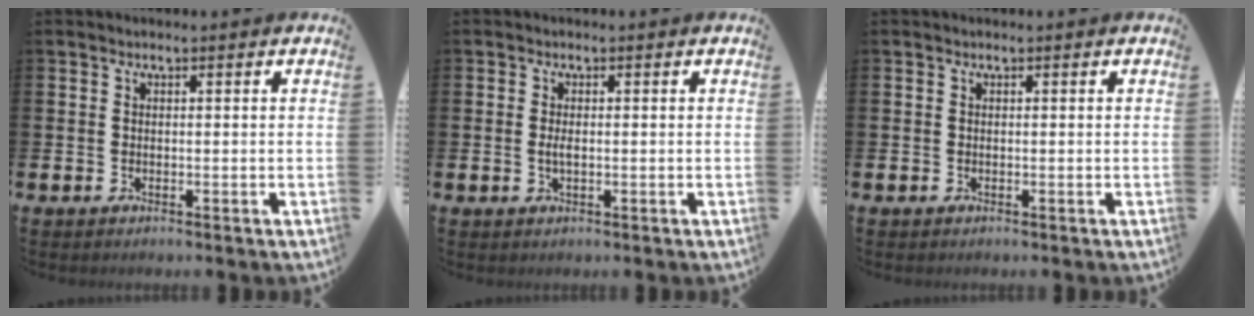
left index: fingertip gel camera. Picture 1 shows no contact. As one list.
[{"total": 1.5, "force": [0.0, 0.6, 1.4], "torque": [-0.023, 0.000, -0.003]}, {"total": 0.0}]